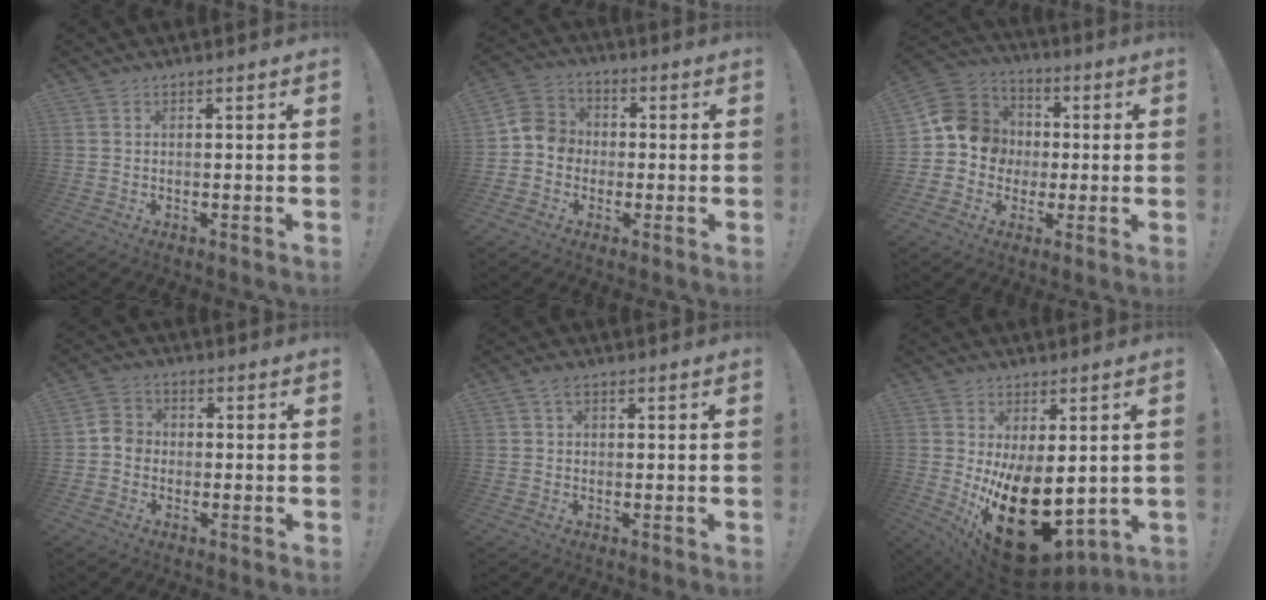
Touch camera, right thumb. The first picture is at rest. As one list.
[{"total": 7.9, "force": [-2.4, 7.0, 2.8], "torque": [-0.048, 0.036, -0.039]}, {"total": 13.1, "force": [-0.2, 12.2, 4.9], "torque": [-0.074, 0.019, 0.006]}, {"total": 5.1, "force": [-2.0, 4.1, 2.2], "torque": [-0.043, 0.022, -0.036]}, {"total": 1.9, "force": [0.7, 1.3, 1.2], "torque": [-0.025, 0.004, 0.012]}, {"total": 21.8, "force": [-3.8, 12.0, 17.8], "torque": [-0.274, 0.001, -0.036]}]